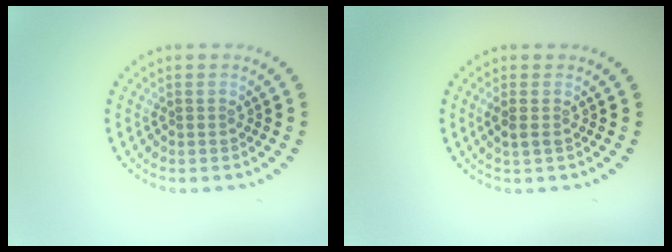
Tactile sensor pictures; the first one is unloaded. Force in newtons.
{"total": 1.1, "press": 1.0, "slide": 0.3}